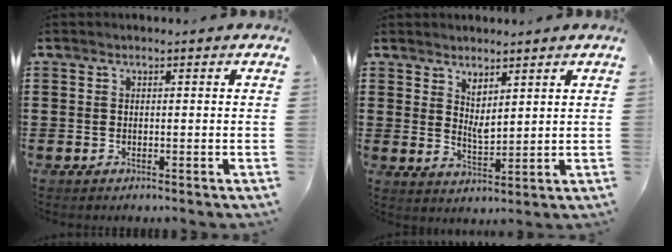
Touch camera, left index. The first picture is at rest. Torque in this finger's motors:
{"motor_torque": [0.17, -0.11, 0.05, 0.06]}